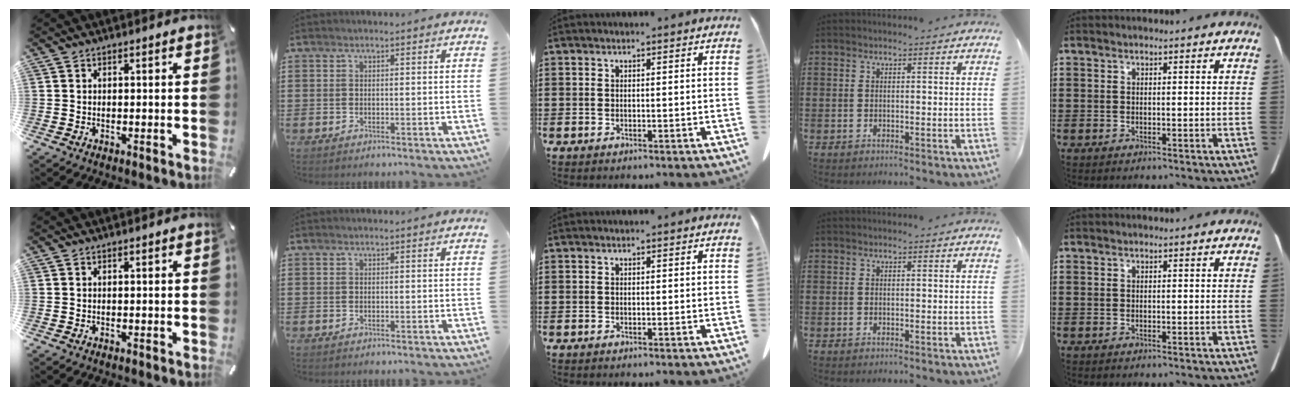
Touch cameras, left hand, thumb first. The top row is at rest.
{}